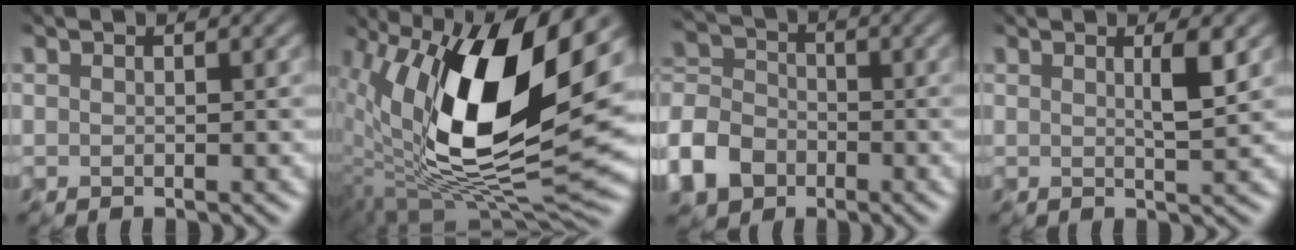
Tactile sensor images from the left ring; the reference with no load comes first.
{"total": 14.7, "force": [2.5, 6.2, 13.1], "torque": [-0.244, -0.020, 0.050]}
{"total": 8.8, "force": [-5.6, 6.2, 2.9], "torque": [-0.075, -0.022, -0.104]}
{"total": 1.7, "force": [0.2, 0.1, 1.7], "torque": [-0.026, 0.002, 0.010]}